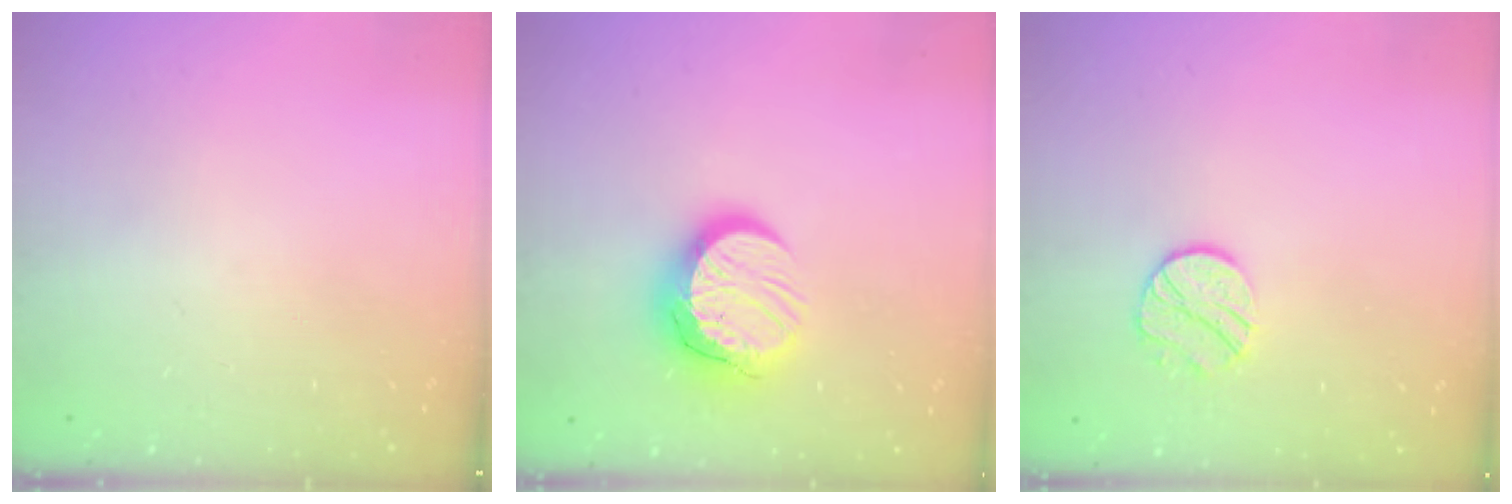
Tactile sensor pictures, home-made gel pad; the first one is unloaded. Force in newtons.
{"total": 12.3, "press": 12.2, "slide": 1.0}
{"total": 8.6, "press": 8.5, "slide": 0.1}